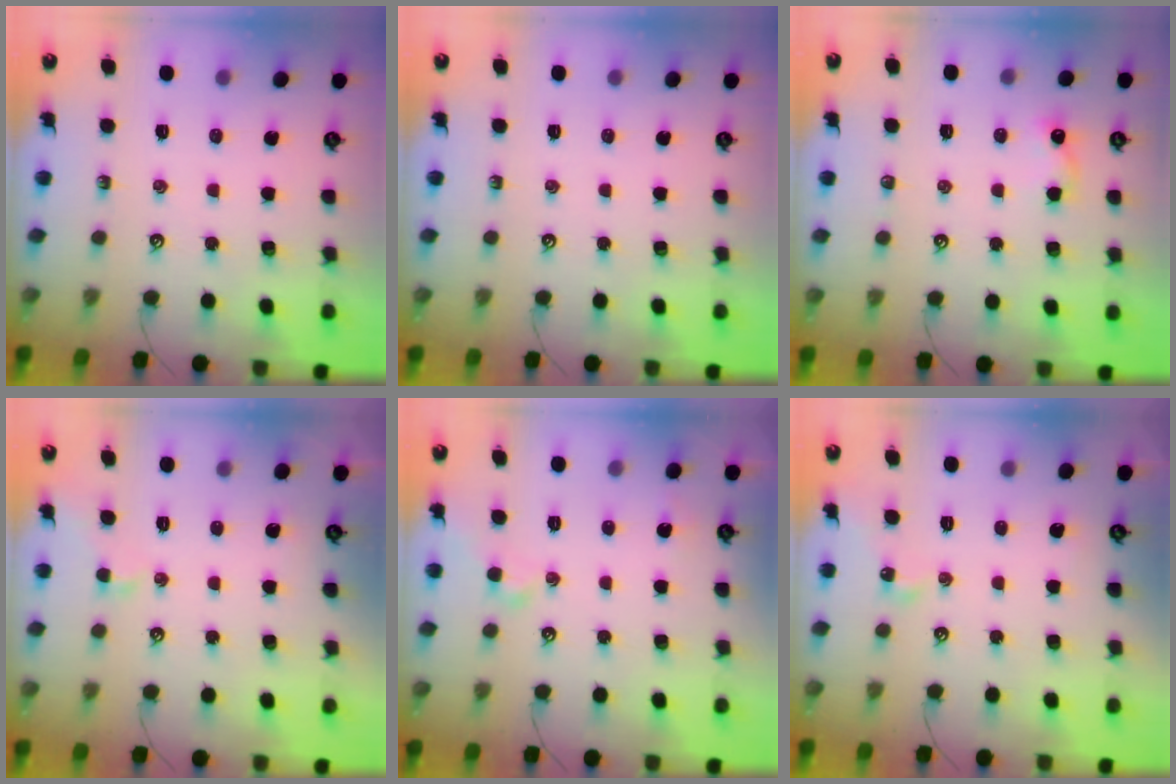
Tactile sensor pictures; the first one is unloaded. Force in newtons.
{"total": 0.0}
{"total": 6.2, "press": 6.2, "slide": 0.7}
{"total": 0.0}
{"total": 1.1, "press": 1.1, "slide": 0.4}
{"total": 2.0, "press": 1.9, "slide": 0.3}